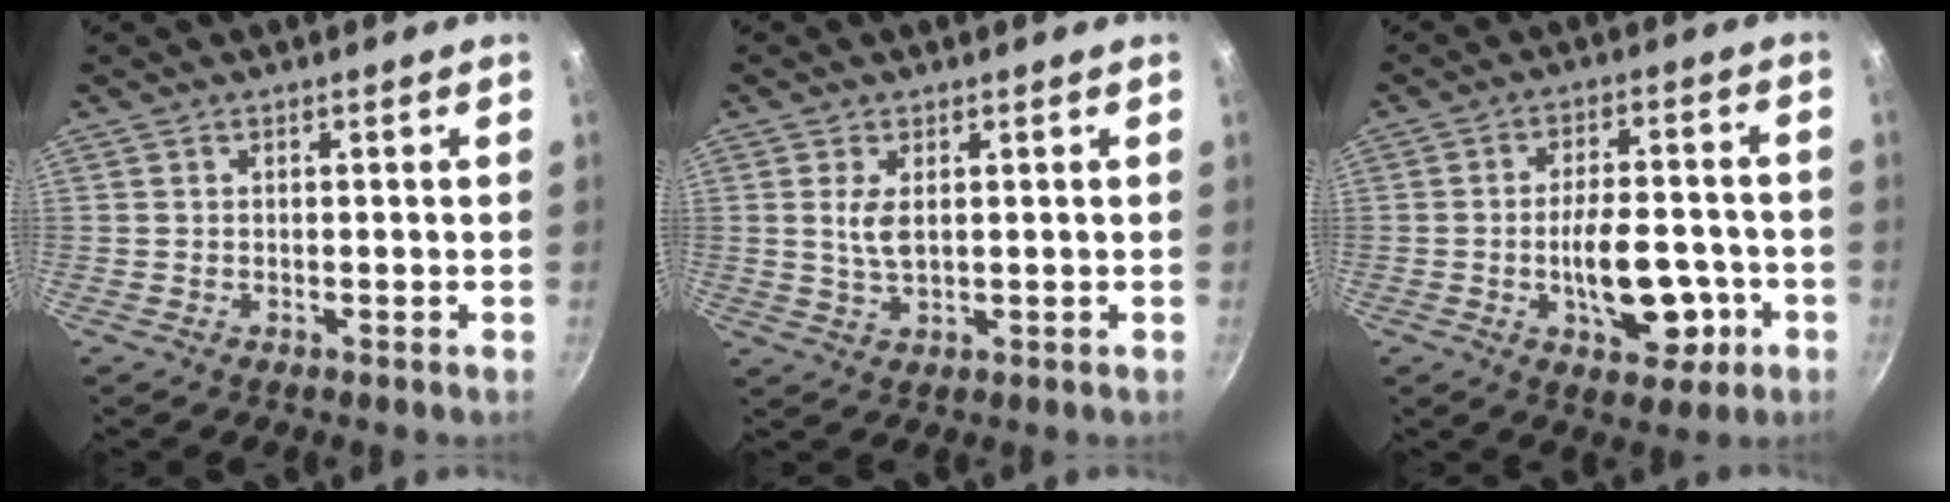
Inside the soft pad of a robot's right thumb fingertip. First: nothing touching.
{"total": 4.1, "force": [0.9, 1.9, 3.5], "torque": [-0.067, -0.009, 0.020]}
{"total": 13.1, "force": [-3.7, 6.7, 10.7], "torque": [-0.134, 0.020, -0.048]}